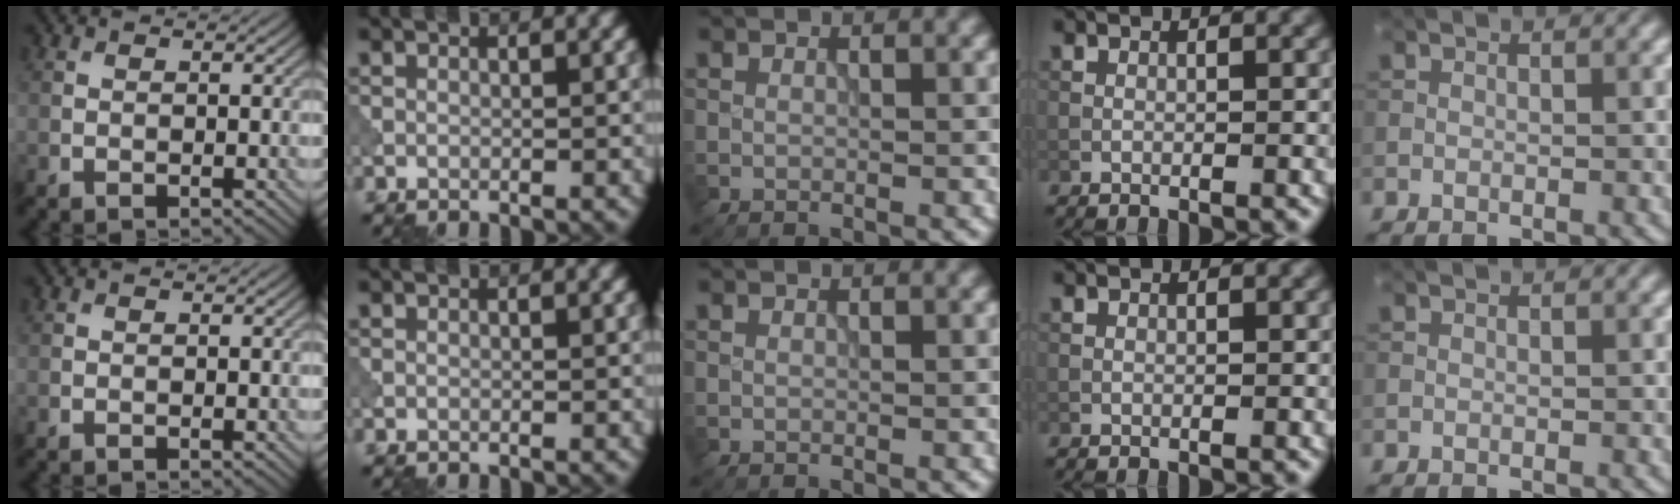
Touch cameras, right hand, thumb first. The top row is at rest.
{}